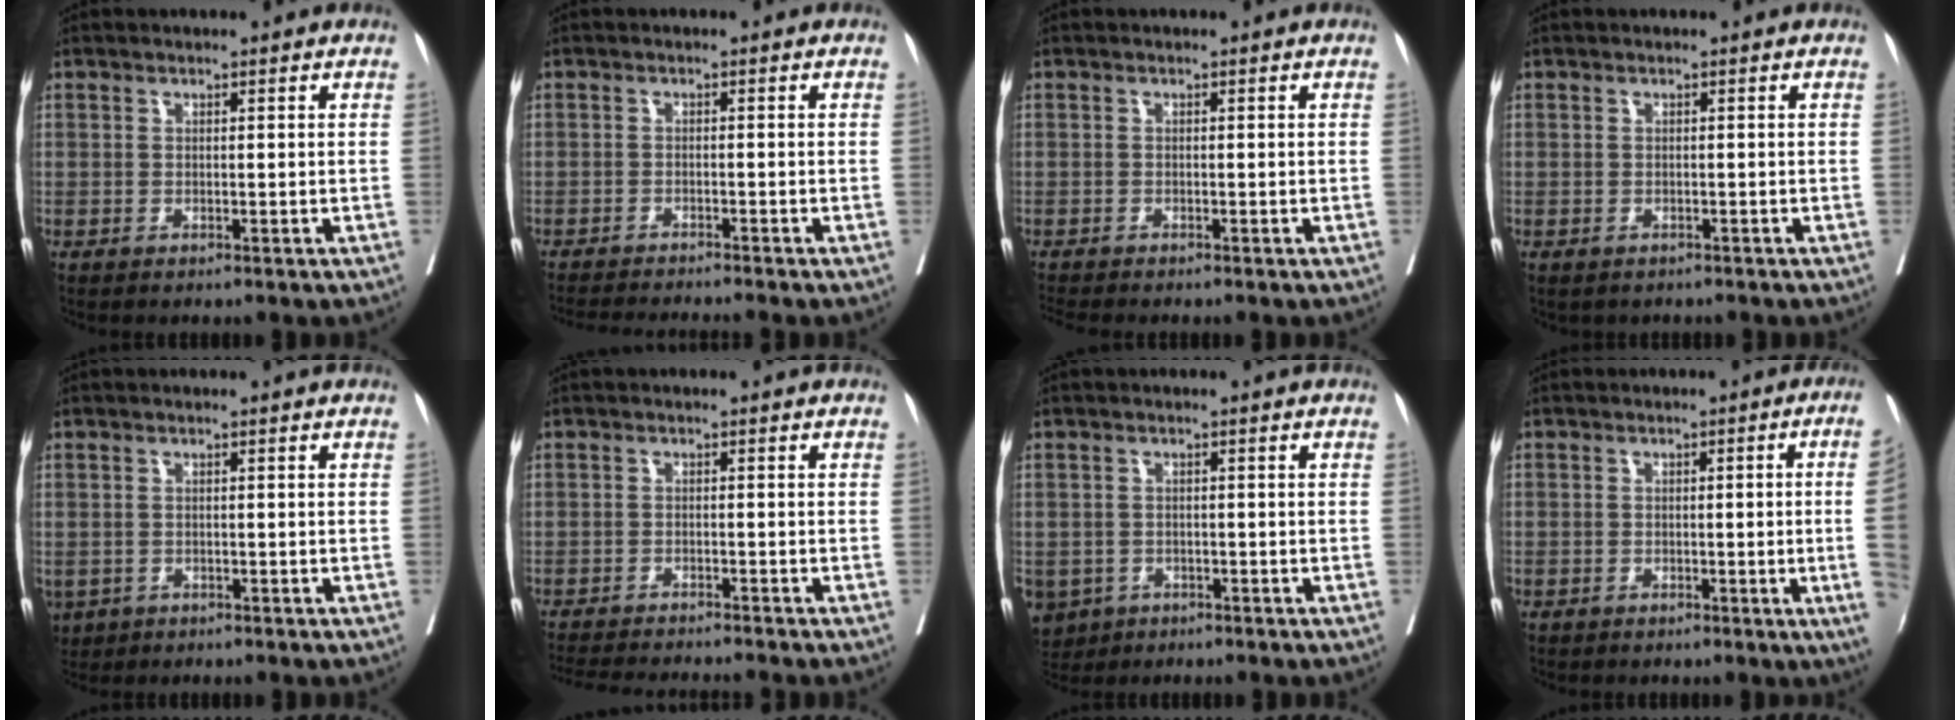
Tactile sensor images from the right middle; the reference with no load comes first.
{"total": 9.3, "force": [-8.5, -0.9, 3.6], "torque": [-0.031, -0.022, -0.128]}
{"total": 3.0, "force": [-2.8, -0.6, 0.9], "torque": [-0.010, -0.007, -0.048]}
{"total": 1.2, "force": [-1.0, 0.6, 0.5], "torque": [-0.014, -0.002, -0.009]}
{"total": 5.4, "force": [-2.6, 4.2, 2.1], "torque": [-0.059, -0.005, -0.034]}
{"total": 11.7, "force": [-10.8, 0.2, 4.6], "torque": [-0.056, -0.021, -0.152]}
{"total": 8.4, "force": [-4.2, 6.7, 2.8], "torque": [-0.081, -0.002, -0.059]}
{"total": 6.9, "force": [-1.1, -0.9, 6.8], "torque": [-0.071, -0.003, -0.017]}